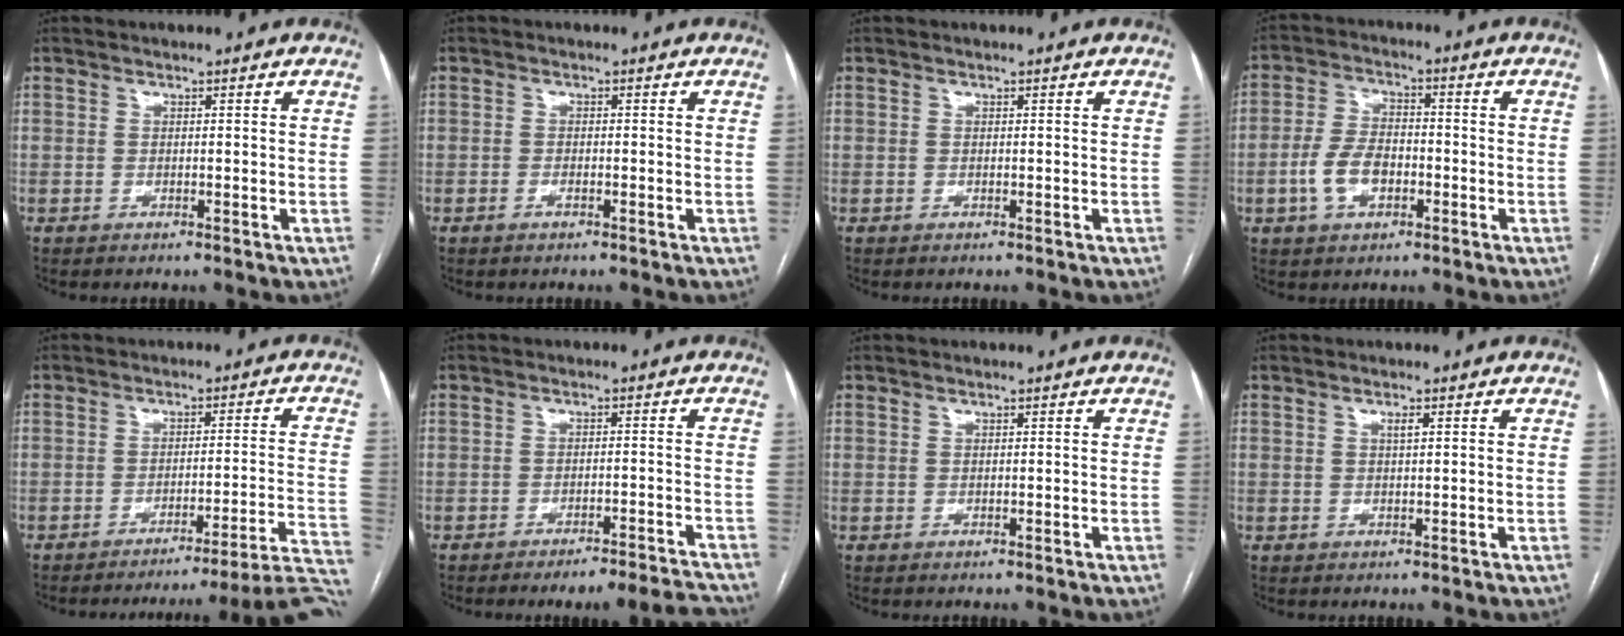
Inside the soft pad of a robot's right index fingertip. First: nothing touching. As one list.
[{"total": 1.1, "force": [-0.7, 0.3, 0.8], "torque": [-0.017, 0.000, -0.011]}, {"total": 0.0}, {"total": 7.2, "force": [-2.4, 4.1, 5.5], "torque": [-0.123, 0.012, -0.045]}, {"total": 19.3, "force": [-18.0, -3.1, 6.1], "torque": [0.005, -0.008, -0.219]}, {"total": 9.8, "force": [-9.4, 0.3, 2.8], "torque": [-0.018, 0.013, -0.115]}, {"total": 0.0}, {"total": 0.9, "force": [0.4, 0.1, 0.8], "torque": [-0.016, 0.001, 0.006]}]